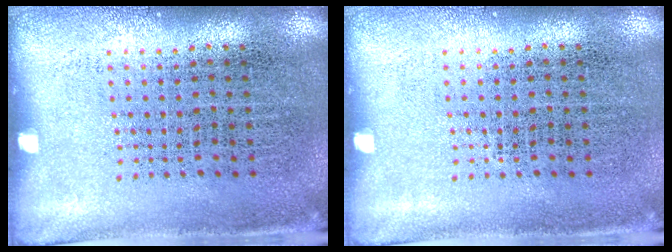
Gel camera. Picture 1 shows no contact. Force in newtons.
{"total": 0.0}